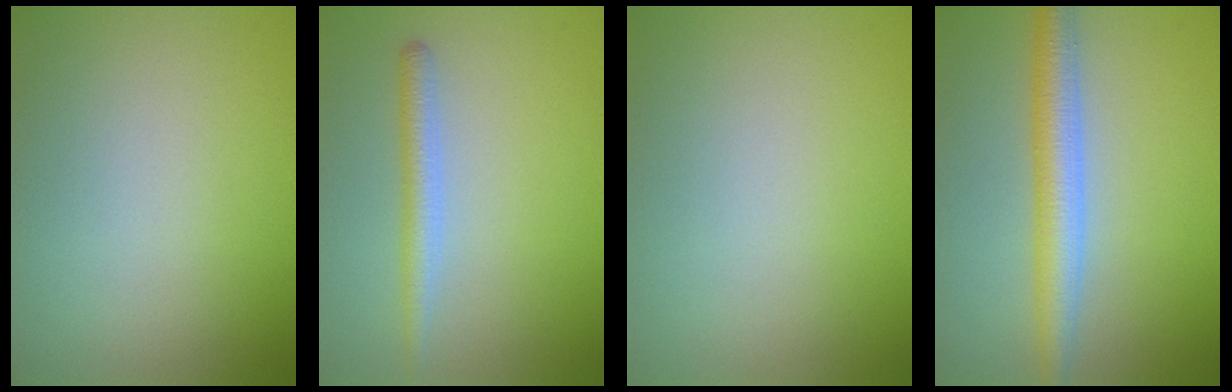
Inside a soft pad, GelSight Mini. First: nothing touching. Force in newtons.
{"total": 2.2, "press": 2.2, "slide": 0.0}
{"total": 0.0}
{"total": 4.3, "press": 4.3, "slide": 0.1}